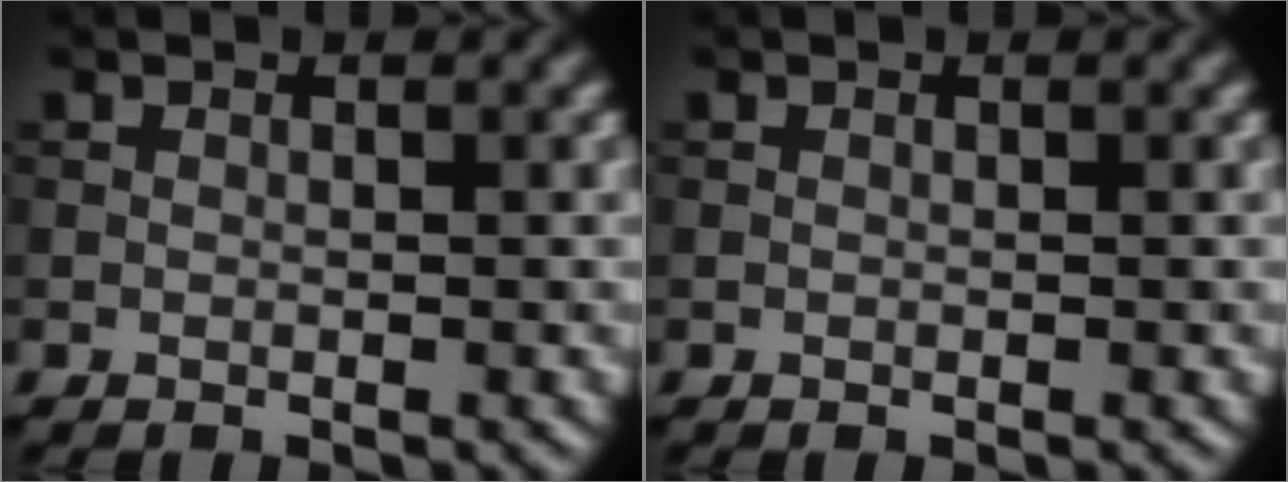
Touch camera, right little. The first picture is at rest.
{"total": 0.0}